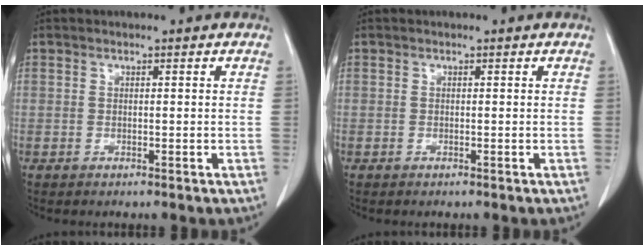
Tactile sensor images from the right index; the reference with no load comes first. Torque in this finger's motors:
{"motor_torque": [-0.01, 0.02, 0.00, 0.00]}